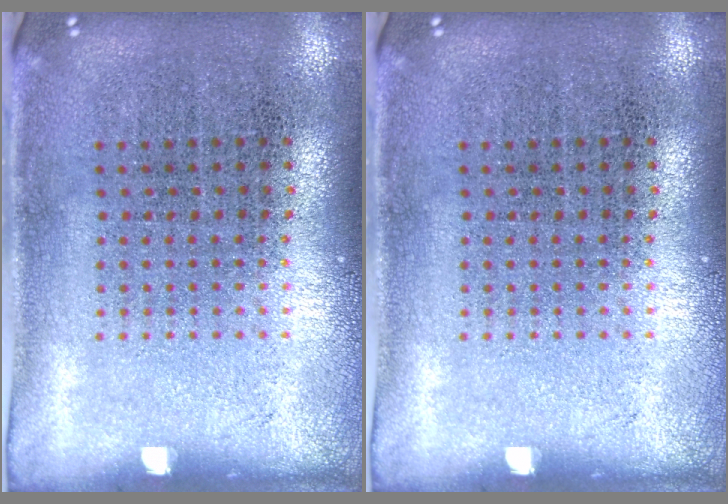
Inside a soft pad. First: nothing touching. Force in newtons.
{"total": 0.0}